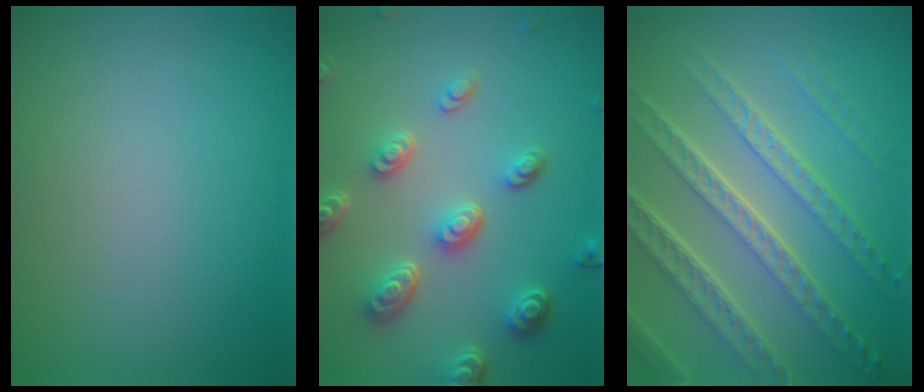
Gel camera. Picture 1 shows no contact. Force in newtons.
{"total": 5.2, "press": 3.9, "slide": 3.5}
{"total": 7.4, "press": 5.3, "slide": 5.3}